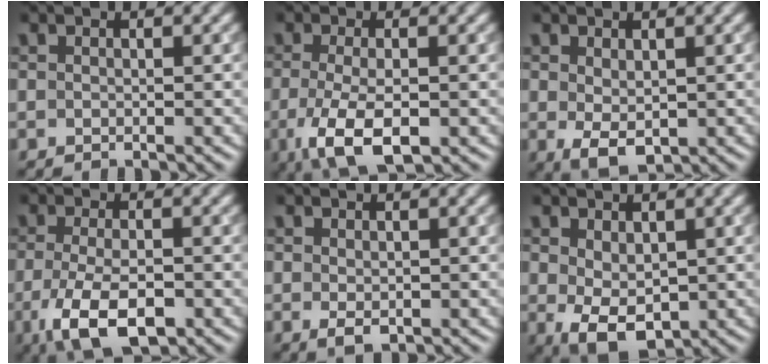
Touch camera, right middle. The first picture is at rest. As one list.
[{"total": 6.0, "force": [-2.1, 2.4, 5.1], "torque": [-0.112, -0.015, -0.037]}, {"total": 3.0, "force": [-0.1, 1.8, 2.4], "torque": [-0.049, -0.006, 0.005]}, {"total": 6.5, "force": [-2.7, 2.8, 5.2], "torque": [-0.108, -0.014, -0.046]}, {"total": 1.4, "force": [-0.2, 0.8, 1.2], "torque": [-0.022, -0.005, 0.002]}, {"total": 4.8, "force": [-0.4, 3.0, 3.7], "torque": [-0.080, -0.011, 0.004]}]